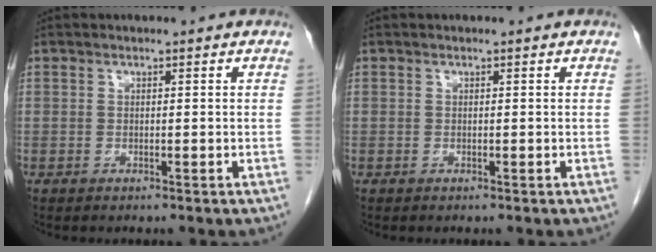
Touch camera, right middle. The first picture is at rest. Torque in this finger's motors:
{"motor_torque": [0.19, -0.06, 0.03, 0.01]}